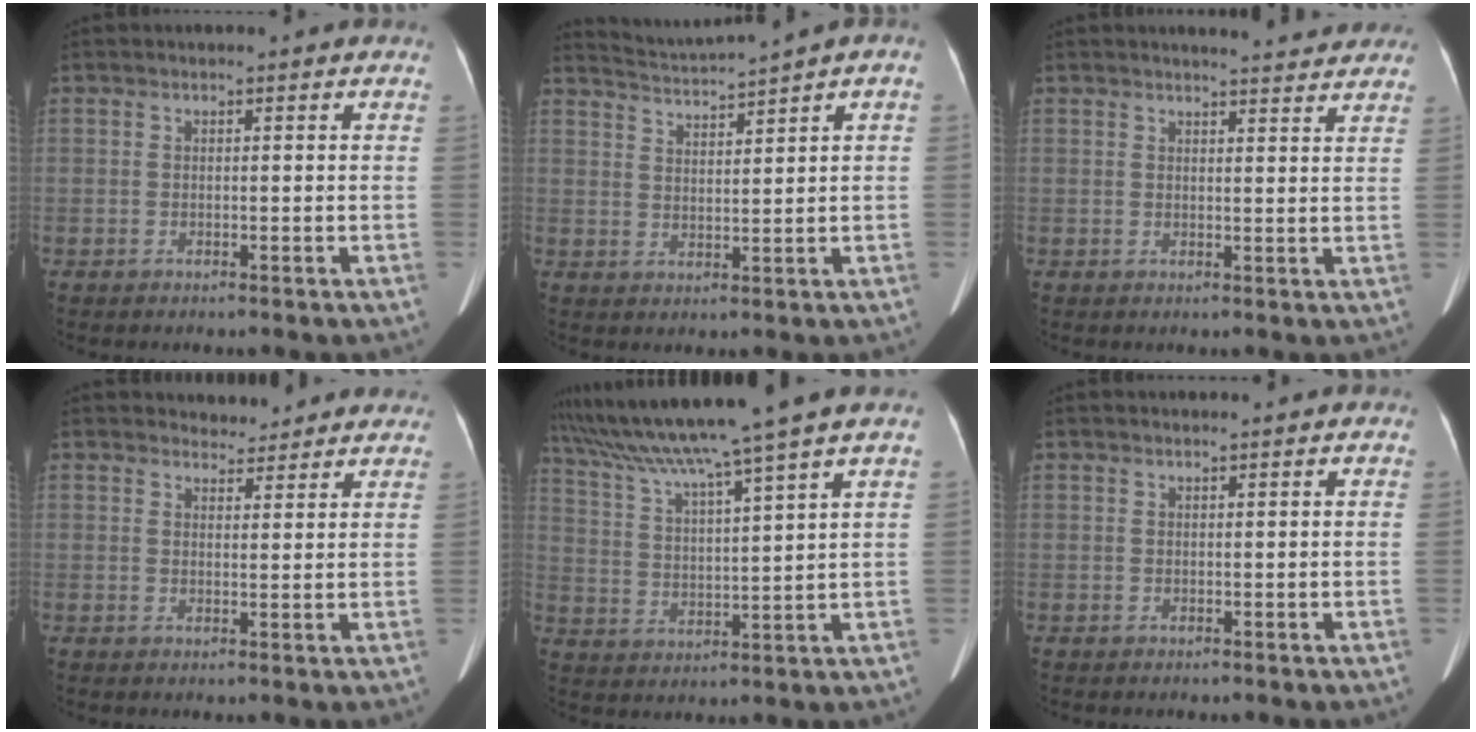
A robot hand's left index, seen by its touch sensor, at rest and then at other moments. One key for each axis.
{"total": 4.2, "fx": 3.8, "fy": -1.3, "fz": 1.2, "tx": -0.030, "ty": 0.001, "tz": 0.079}
{"total": 6.5, "fx": 6.1, "fy": 0.5, "fz": 2.0, "tx": -0.027, "ty": 0.000, "tz": 0.063}
{"total": 4.5, "fx": 4.3, "fy": 1.5, "fz": 0.0, "tx": 0.005, "ty": 0.008, "tz": 0.048}
{"total": 14.3, "fx": 11.8, "fy": -2.9, "fz": 7.6, "tx": -0.138, "ty": -0.005, "tz": 0.194}
{"total": 0.9, "fx": 0.8, "fy": -0.1, "fz": 0.3, "tx": -0.011, "ty": 0.009, "tz": 0.013}